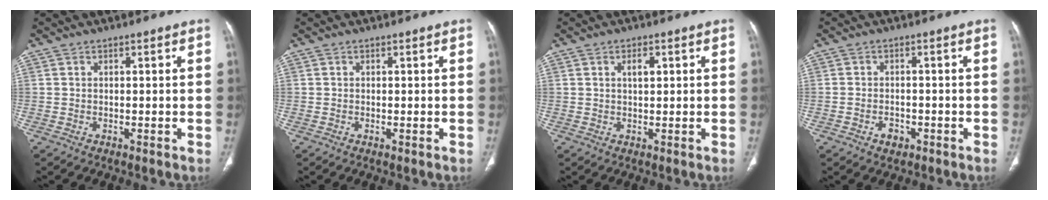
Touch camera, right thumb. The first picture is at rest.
{"total": 0.0}
{"total": 2.5, "force": [0.9, 1.2, 2.0], "torque": [-0.031, -0.002, 0.017]}
{"total": 2.6, "force": [-1.3, 1.8, 1.3], "torque": [-0.016, 0.008, -0.016]}